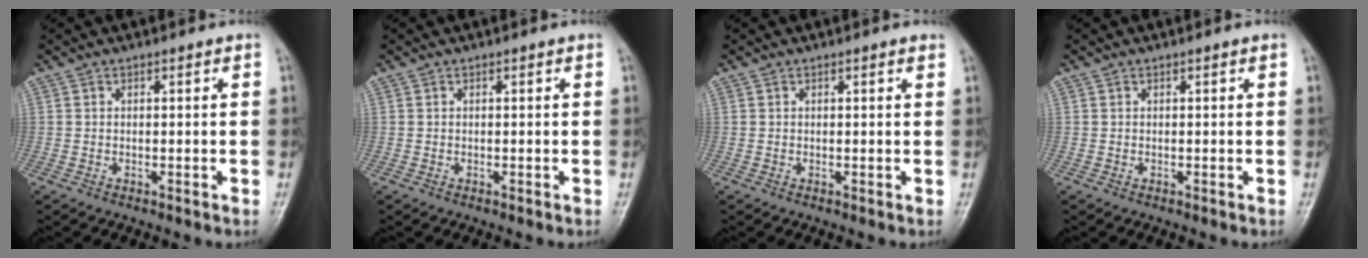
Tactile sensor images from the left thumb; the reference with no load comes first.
{"total": 0.0}
{"total": 0.8, "force": [0.5, 0.1, 0.5], "torque": [-0.006, 0.000, 0.004]}
{"total": 0.0}